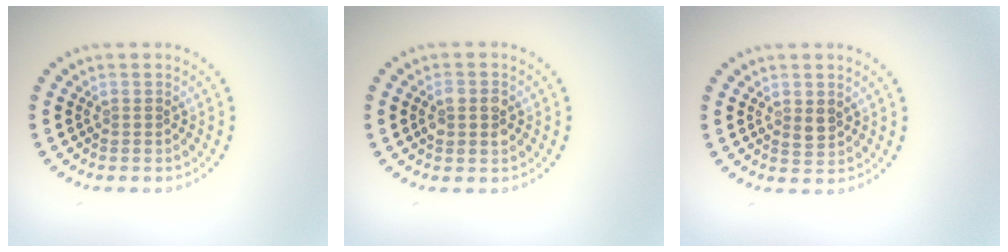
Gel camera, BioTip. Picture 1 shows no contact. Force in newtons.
{"total": 2.4, "press": 2.4, "slide": 0.2}
{"total": 1.4, "press": 1.4, "slide": 0.3}